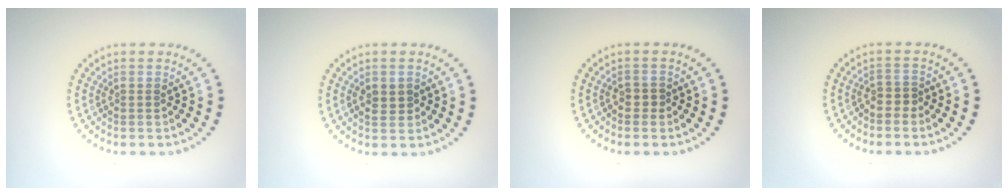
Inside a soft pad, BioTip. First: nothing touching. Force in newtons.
{"total": 1.3, "press": 1.3, "slide": 0.1}
{"total": 0.7, "press": 0.6, "slide": 0.4}
{"total": 1.3, "press": 0.9, "slide": 0.9}